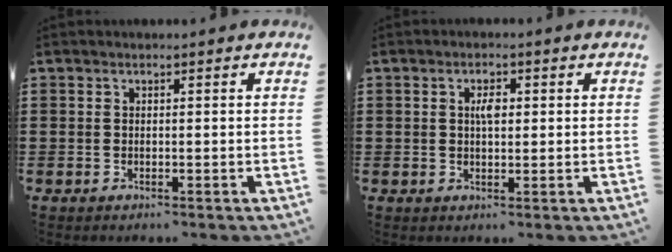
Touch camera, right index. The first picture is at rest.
{"total": 2.6, "force": [0.5, 1.1, 2.3], "torque": [-0.048, 0.008, 0.007]}